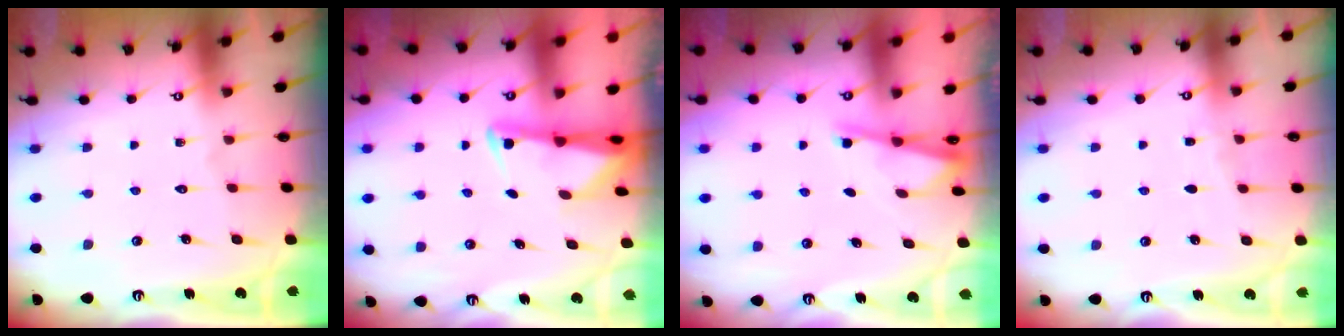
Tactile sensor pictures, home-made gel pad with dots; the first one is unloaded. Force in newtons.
{"total": 2.3, "press": 2.2, "slide": 0.4}
{"total": 2.0, "press": 2.0, "slide": 0.4}
{"total": 2.3, "press": 2.3, "slide": 0.3}